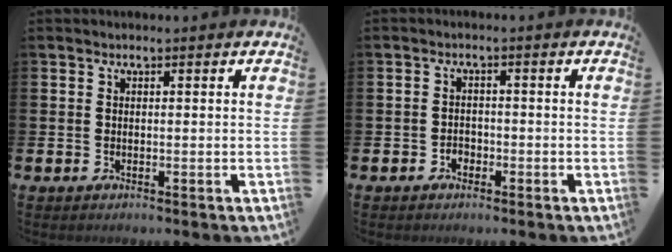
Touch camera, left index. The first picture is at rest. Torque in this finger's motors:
{"motor_torque": [0.07, -0.01, 0.00, 0.02]}